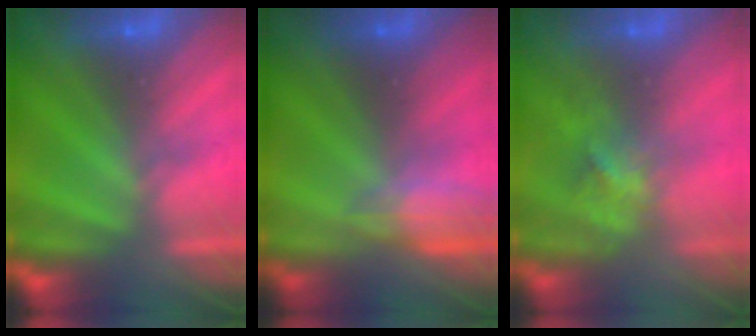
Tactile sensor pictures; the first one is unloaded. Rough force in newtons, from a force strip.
{"total": 2.7}
{"total": 2.9}